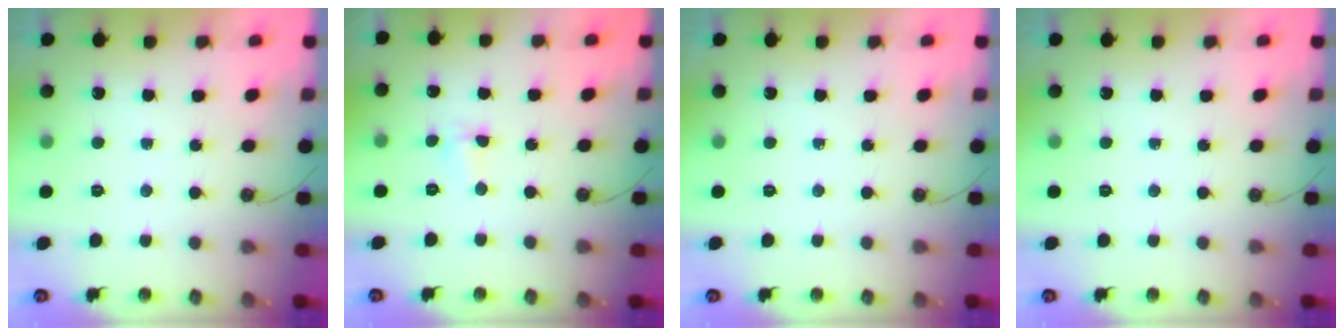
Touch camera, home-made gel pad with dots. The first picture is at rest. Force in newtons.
{"total": 2.5, "press": 2.1, "slide": 1.4}
{"total": 0.0}
{"total": 0.0}